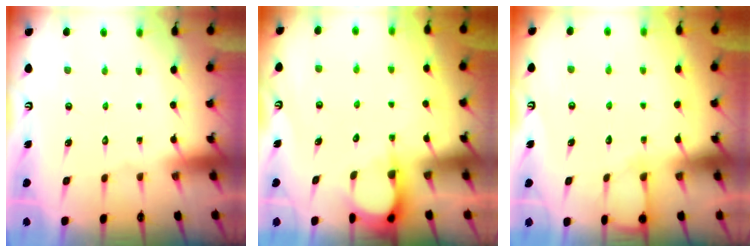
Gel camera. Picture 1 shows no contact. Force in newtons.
{"total": 4.3, "press": 4.3, "slide": 0.2}
{"total": 4.4, "press": 4.4, "slide": 0.5}